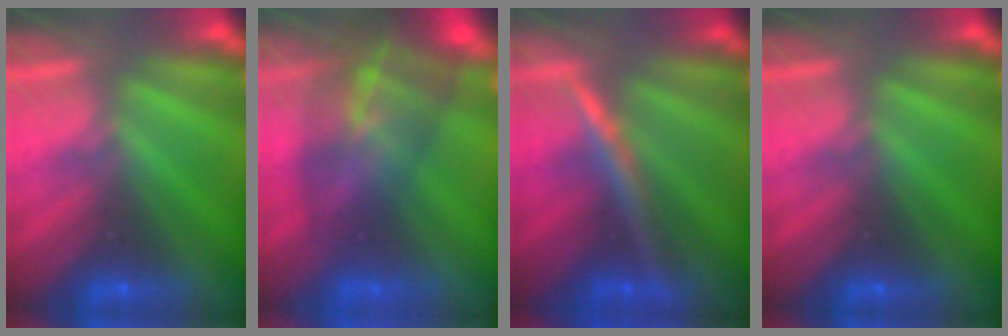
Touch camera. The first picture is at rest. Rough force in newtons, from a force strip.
{"total": 7.5}
{"total": 2.5}
{"total": 0.0}